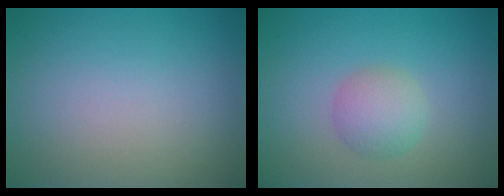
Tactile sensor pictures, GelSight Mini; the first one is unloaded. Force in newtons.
{"total": 2.7, "press": 2.7, "slide": 0.1}